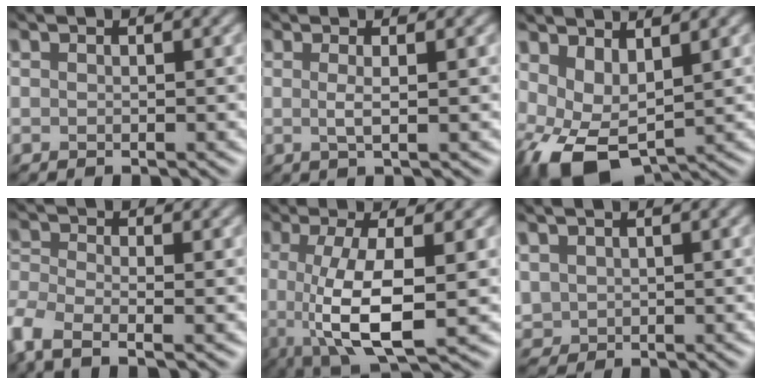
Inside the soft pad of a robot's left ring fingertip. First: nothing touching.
{"total": 2.1, "force": [0.2, 0.5, 2.1], "torque": [-0.032, 0.000, -0.008]}
{"total": 6.1, "force": [-1.0, 3.6, 4.8], "torque": [-0.109, -0.014, -0.008]}
{"total": 5.1, "force": [-3.1, 2.2, 3.4], "torque": [-0.086, -0.017, -0.059]}
{"total": 7.2, "force": [-1.6, 1.9, 6.7], "torque": [-0.122, -0.005, -0.020]}
{"total": 1.2, "force": [0.6, 1.0, 0.4], "torque": [-0.022, 0.002, 0.029]}